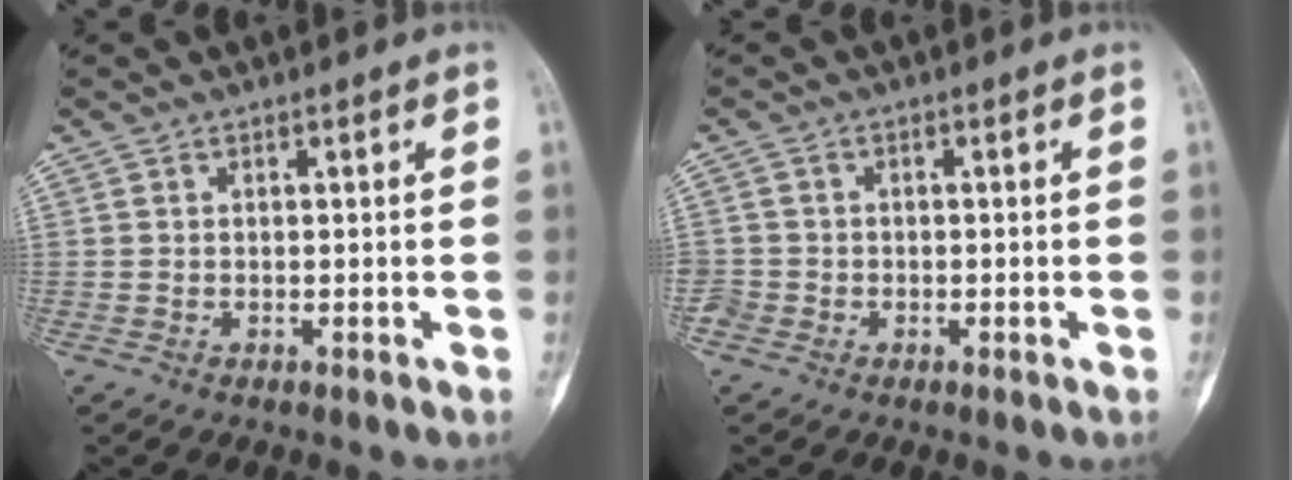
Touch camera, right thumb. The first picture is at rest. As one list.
[{"total": 2.3, "force": [-0.9, 2.1, 0.1], "torque": [0.008, 0.009, -0.022]}]